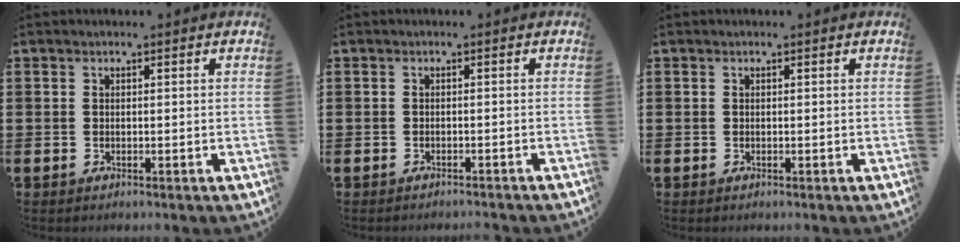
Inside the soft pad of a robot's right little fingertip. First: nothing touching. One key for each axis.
{"total": 0.7, "fx": -0.7, "fy": -0.1, "fz": 0.0, "tx": -0.001, "ty": -0.002, "tz": -0.015}
{"total": 0.0}